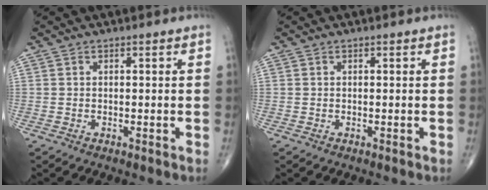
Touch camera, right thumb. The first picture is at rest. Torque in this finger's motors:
{"motor_torque": [0.09, 0.08, 0.00, 0.00, 0.00]}